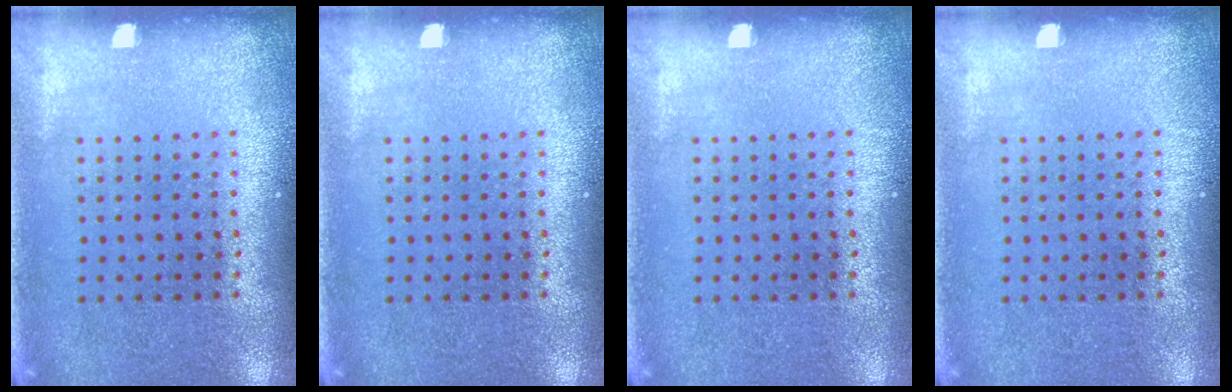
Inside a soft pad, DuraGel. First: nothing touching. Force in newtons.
{"total": 0.0}
{"total": 0.0}
{"total": 0.0}